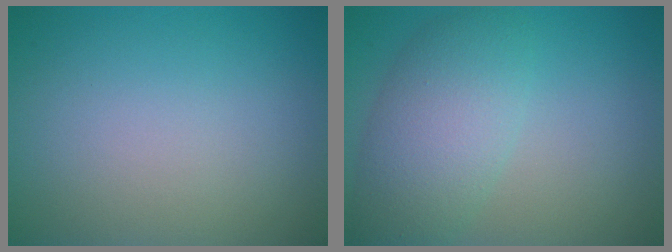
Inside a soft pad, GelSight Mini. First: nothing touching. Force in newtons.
{"total": 5.5, "press": 5.5, "slide": 0.1}